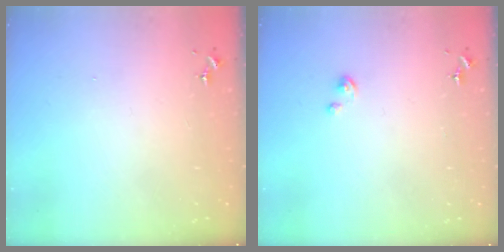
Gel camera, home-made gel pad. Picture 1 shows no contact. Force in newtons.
{"total": 1.1, "press": 1.1, "slide": 0.2}